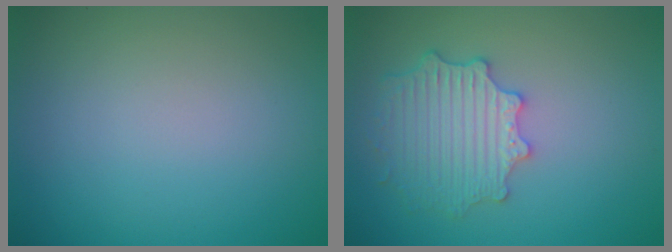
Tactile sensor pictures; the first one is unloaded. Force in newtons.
{"total": 4.5, "press": 4.1, "slide": 1.7}